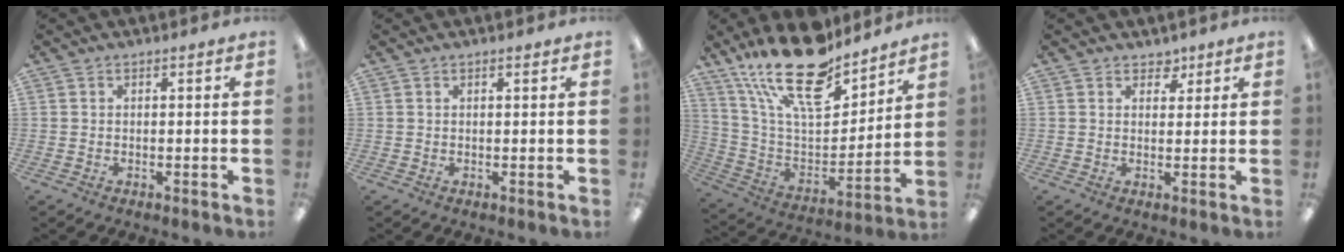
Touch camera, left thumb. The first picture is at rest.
{"total": 0.6, "force": [0.4, 0.2, 0.4], "torque": [-0.008, 0.002, 0.007]}
{"total": 22.9, "force": [16.5, 9.0, 13.1], "torque": [-0.248, -0.096, 0.290]}
{"total": 2.9, "force": [2.2, 1.8, 0.7], "torque": [0.006, -0.011, 0.035]}